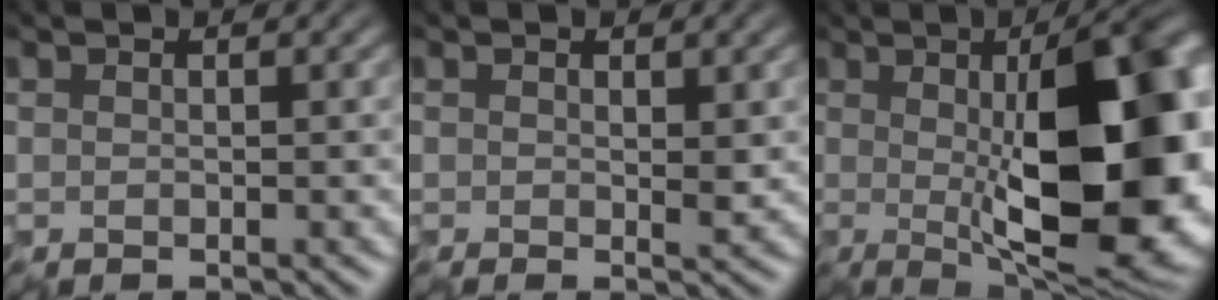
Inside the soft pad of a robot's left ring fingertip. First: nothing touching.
{"total": 1.2, "force": [0.4, 0.5, 1.0], "torque": [-0.018, -0.006, 0.008]}
{"total": 16.6, "force": [0.0, 5.9, 15.6], "torque": [-0.177, -0.003, -0.001]}